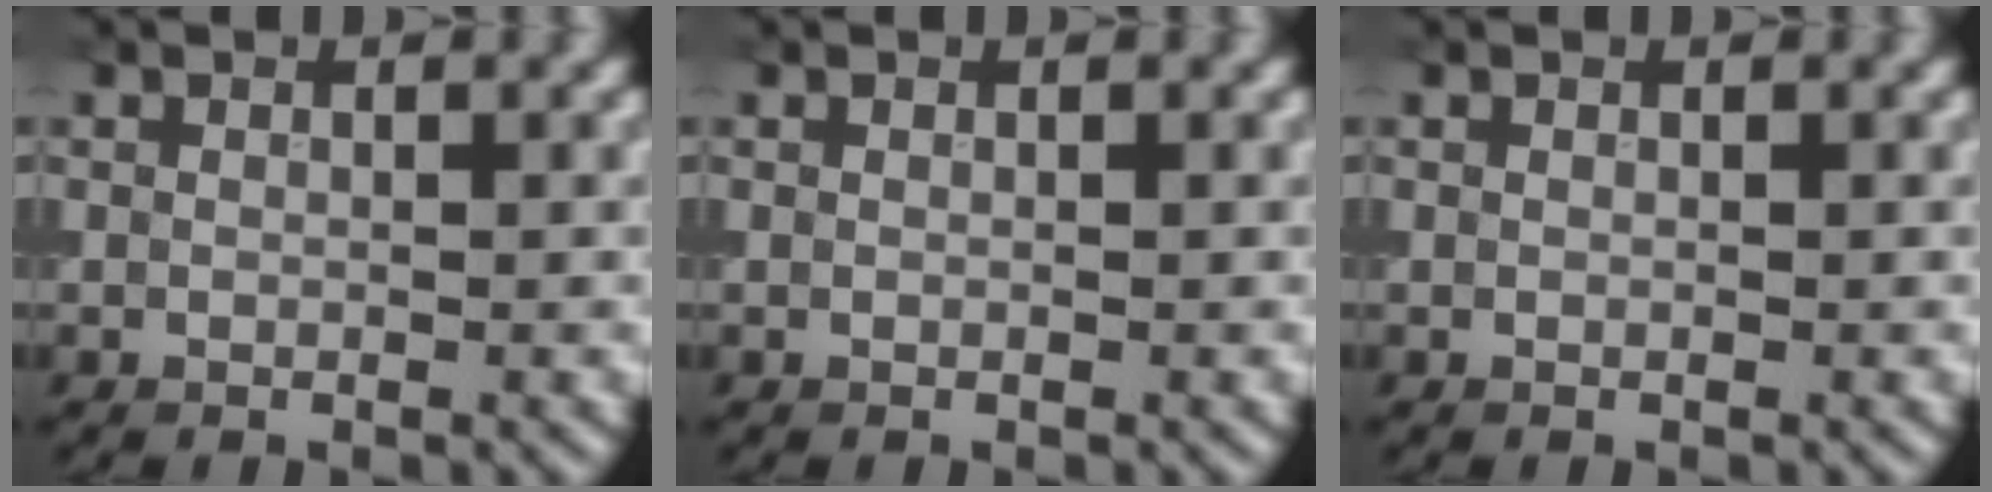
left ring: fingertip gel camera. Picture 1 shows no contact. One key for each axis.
{"total": 0.0}
{"total": 0.0}